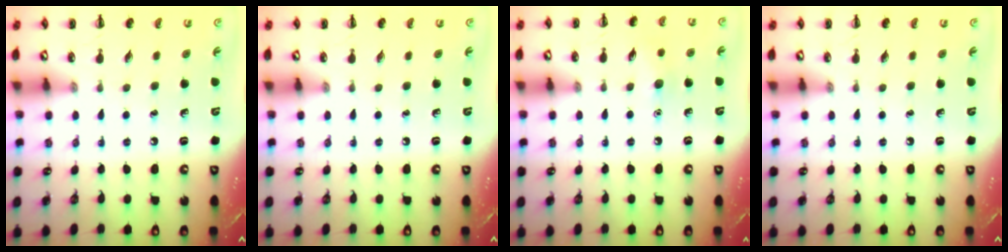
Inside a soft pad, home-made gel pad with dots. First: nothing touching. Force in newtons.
{"total": 0.0}
{"total": 6.6, "press": 6.4, "slide": 1.6}
{"total": 0.0}